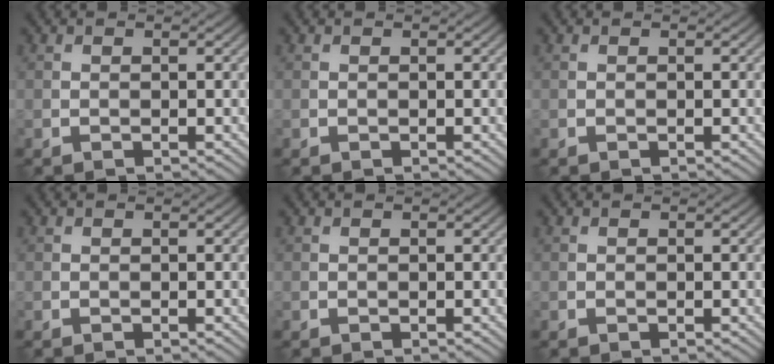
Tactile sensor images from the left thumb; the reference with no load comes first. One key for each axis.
{"total": 0.0}
{"total": 0.0}
{"total": 0.0}
{"total": 0.0}
{"total": 0.0}